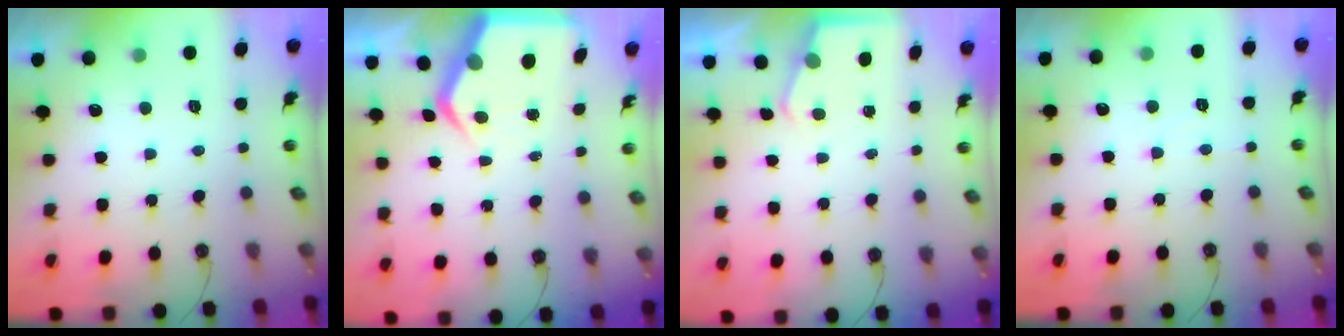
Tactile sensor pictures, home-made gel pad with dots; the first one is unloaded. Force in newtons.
{"total": 7.5, "press": 7.4, "slide": 0.9}
{"total": 2.8, "press": 2.8, "slide": 0.4}
{"total": 4.4, "press": 4.4, "slide": 0.7}